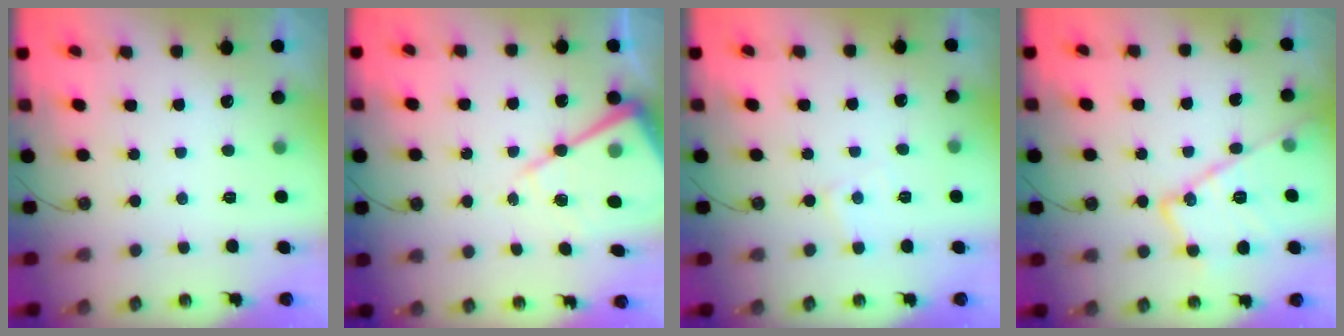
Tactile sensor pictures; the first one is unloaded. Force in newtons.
{"total": 14.0, "press": 13.9, "slide": 0.5}
{"total": 3.9, "press": 3.8, "slide": 0.6}
{"total": 16.9, "press": 16.8, "slide": 1.0}